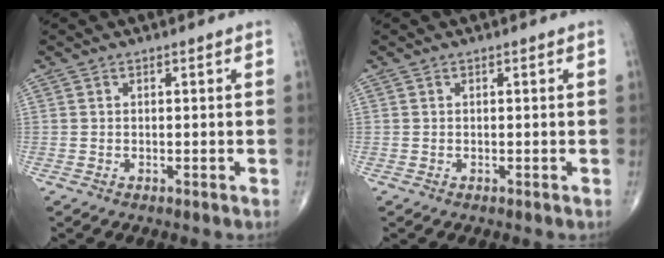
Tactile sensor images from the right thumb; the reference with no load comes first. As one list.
[{"total": 0.0}]